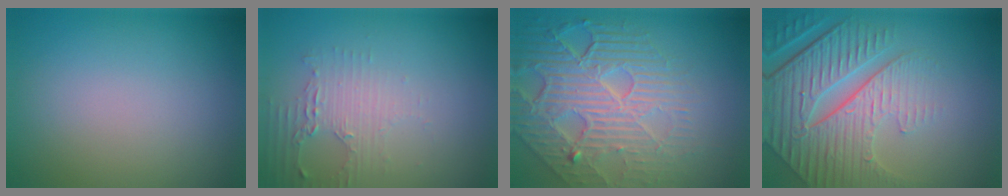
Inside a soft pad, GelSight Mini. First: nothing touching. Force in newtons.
{"total": 2.2, "press": 2.1, "slide": 0.6}
{"total": 8.5, "press": 5.8, "slide": 6.2}
{"total": 8.7, "press": 6.1, "slide": 6.1}